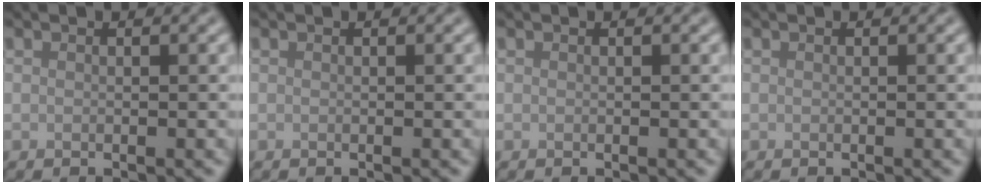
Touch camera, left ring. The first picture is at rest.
{"total": 0.0}
{"total": 0.0}
{"total": 0.0}